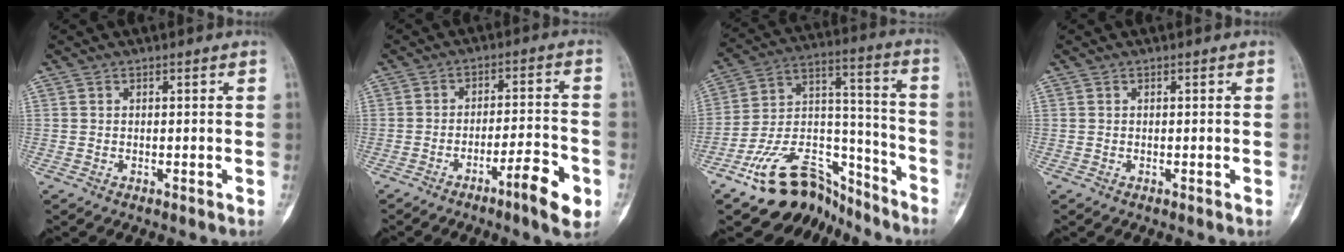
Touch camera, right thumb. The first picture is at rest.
{"total": 8.8, "force": [-4.5, 1.5, 7.4], "torque": [-0.110, 0.028, -0.068]}
{"total": 18.6, "force": [-14.8, 9.2, 6.4], "torque": [-0.069, 0.137, -0.251]}
{"total": 0.0}